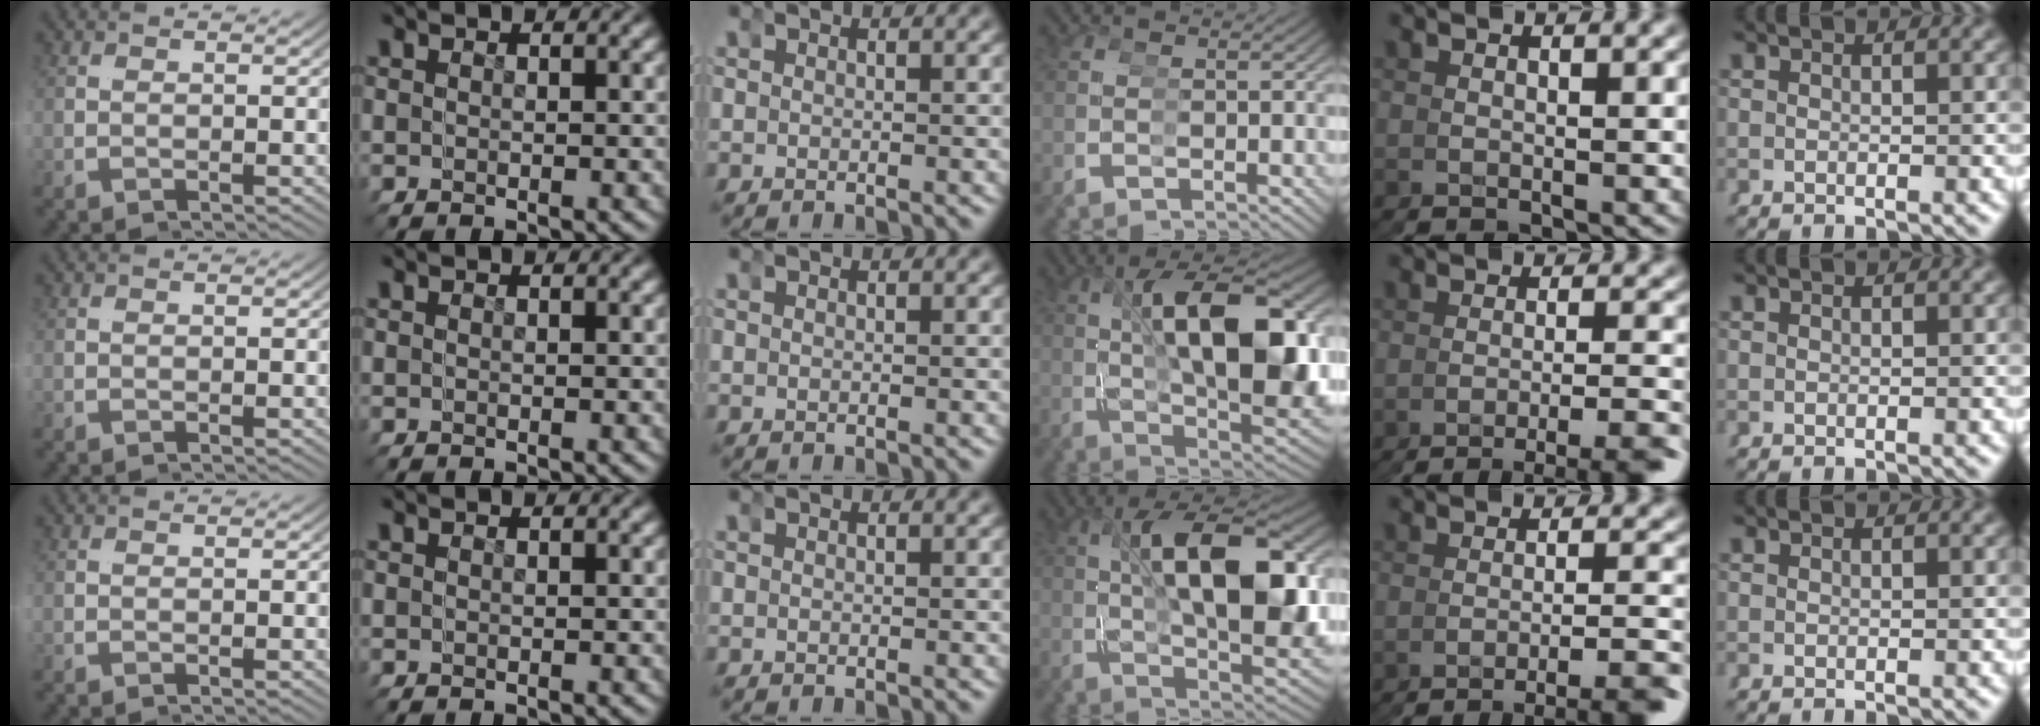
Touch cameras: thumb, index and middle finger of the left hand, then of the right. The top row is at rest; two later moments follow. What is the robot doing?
{"motion": "grasp_and_lifting", "object": "toy banana"}